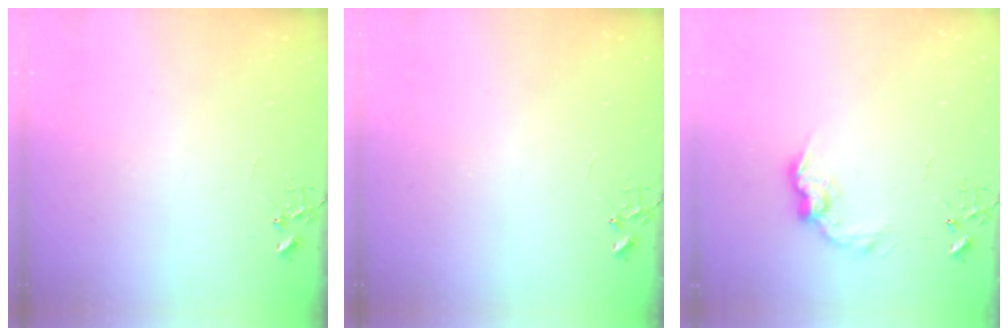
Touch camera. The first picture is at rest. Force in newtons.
{"total": 0.0}
{"total": 9.6, "press": 9.6, "slide": 0.4}